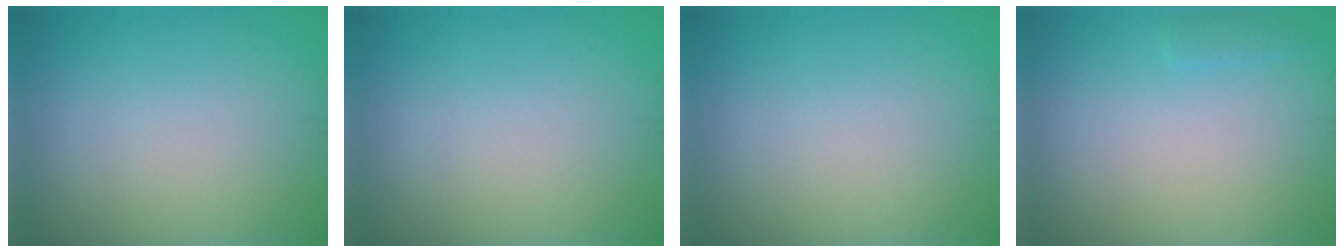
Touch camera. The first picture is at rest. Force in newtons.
{"total": 0.0}
{"total": 0.0}
{"total": 0.7, "press": 0.7, "slide": 0.0}